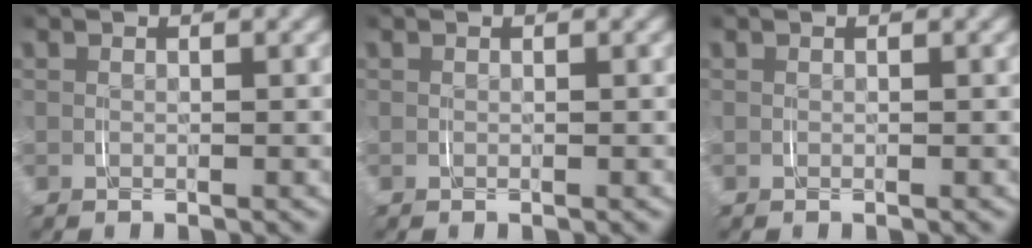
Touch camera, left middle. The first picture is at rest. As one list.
[{"total": 0.0}, {"total": 0.0}]